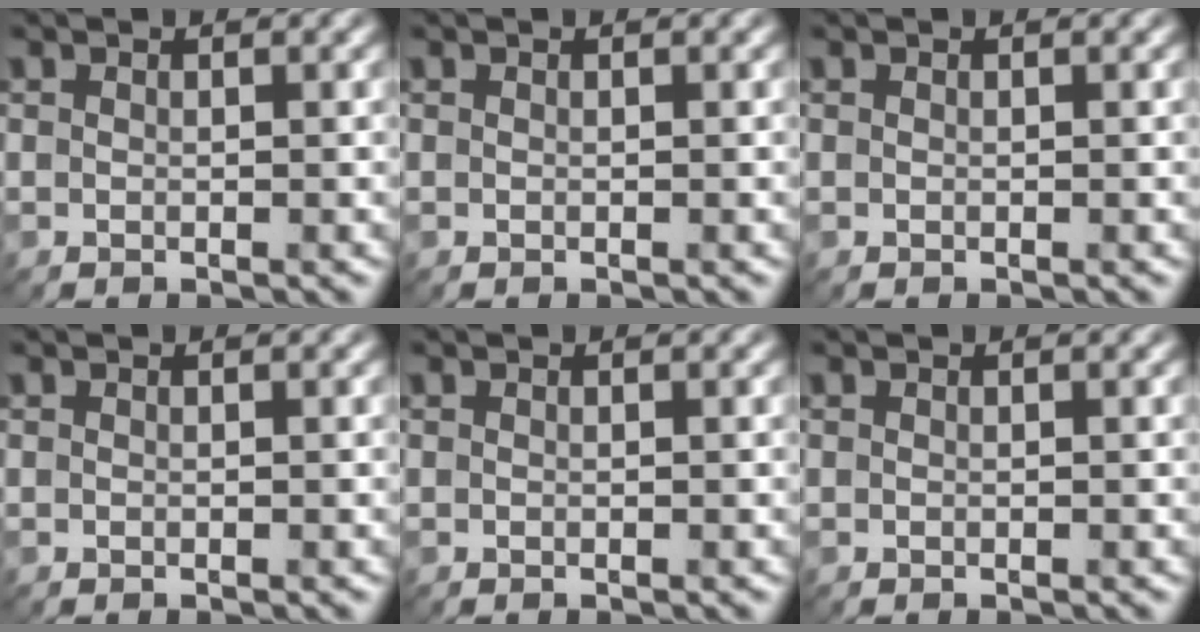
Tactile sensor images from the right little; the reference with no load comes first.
{"total": 0.0}
{"total": 0.0}
{"total": 0.0}
{"total": 0.0}
{"total": 0.0}